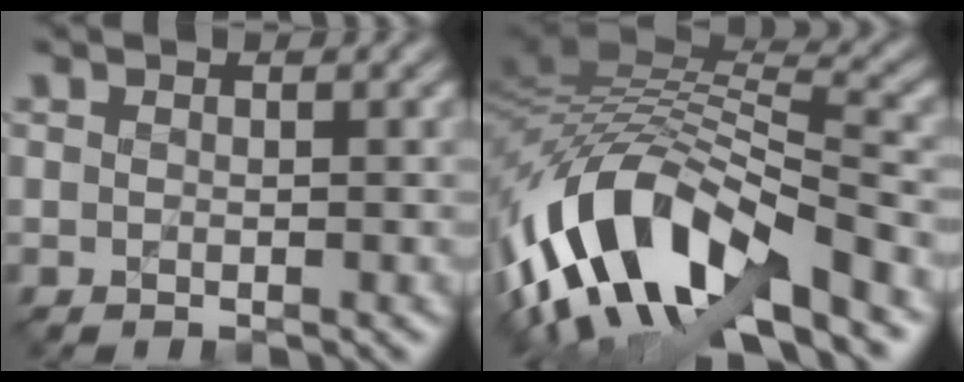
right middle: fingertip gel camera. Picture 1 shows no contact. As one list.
[{"total": 14.1, "force": [-6.3, 5.9, 11.2], "torque": [-0.221, 0.026, -0.115]}]